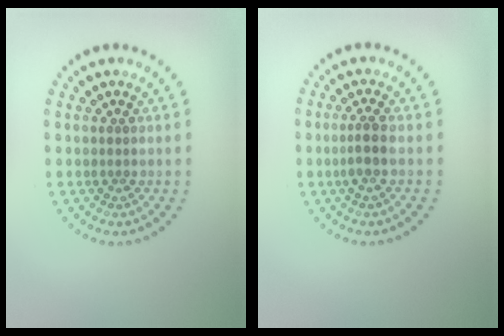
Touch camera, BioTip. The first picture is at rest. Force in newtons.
{"total": 1.7, "press": 1.4, "slide": 1.0}